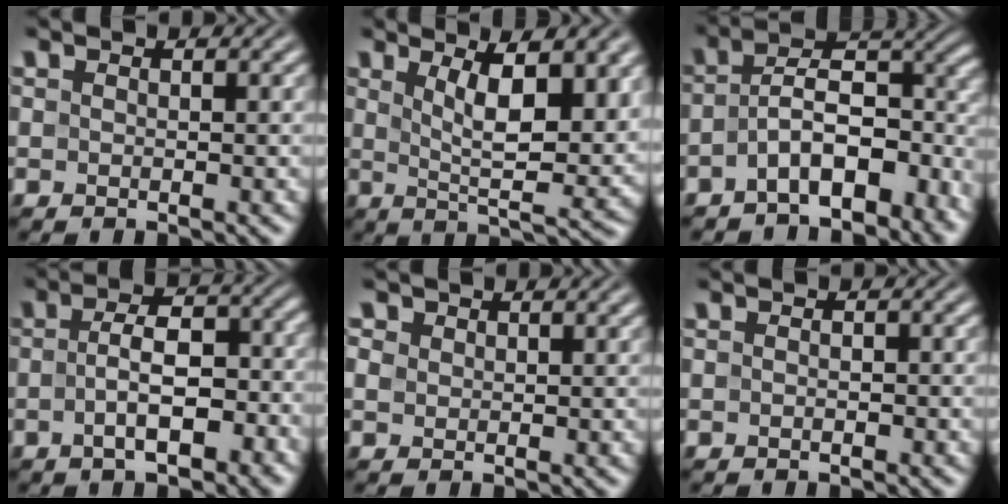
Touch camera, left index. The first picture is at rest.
{"total": 9.2, "force": [2.8, 3.3, 8.1], "torque": [-0.131, -0.008, 0.050]}
{"total": 8.2, "force": [-3.5, 4.4, 5.9], "torque": [-0.074, 0.005, -0.068]}
{"total": 6.7, "force": [-1.9, 2.9, 5.6], "torque": [-0.086, 0.005, -0.033]}
{"total": 1.5, "force": [0.9, 1.2, 0.2], "torque": [-0.004, 0.005, 0.007]}
{"total": 0.5, "force": [-0.3, 0.2, 0.3], "torque": [-0.004, 0.001, -0.005]}